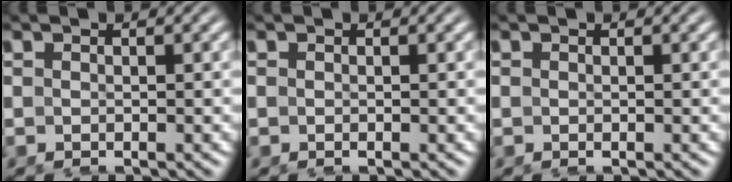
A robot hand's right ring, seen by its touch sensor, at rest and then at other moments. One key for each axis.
{"total": 0.0}
{"total": 0.0}